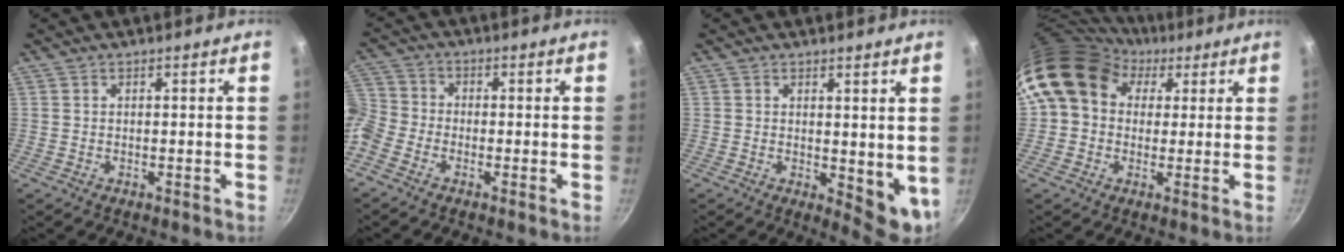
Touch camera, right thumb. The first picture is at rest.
{"total": 7.4, "force": [-4.1, 5.1, 3.5], "torque": [-0.079, 0.037, -0.109]}
{"total": 6.8, "force": [1.4, 3.4, 5.8], "torque": [-0.066, -0.020, 0.026]}
{"total": 14.4, "force": [4.6, 11.6, 7.3], "torque": [-0.109, 0.022, 0.064]}